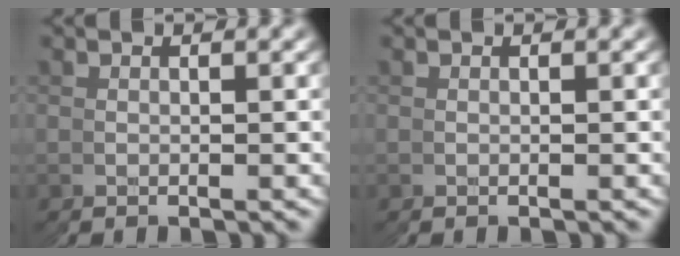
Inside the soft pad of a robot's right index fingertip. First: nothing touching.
{"total": 0.0}